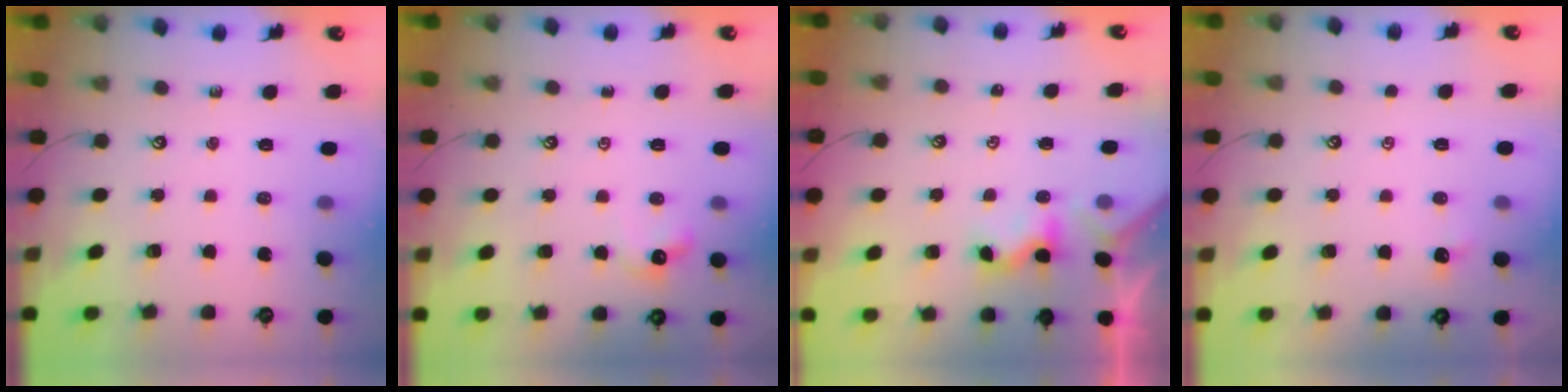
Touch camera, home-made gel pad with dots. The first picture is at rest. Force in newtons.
{"total": 4.1, "press": 4.1, "slide": 0.6}
{"total": 1.2, "press": 1.1, "slide": 0.5}
{"total": 1.1, "press": 1.0, "slide": 0.4}